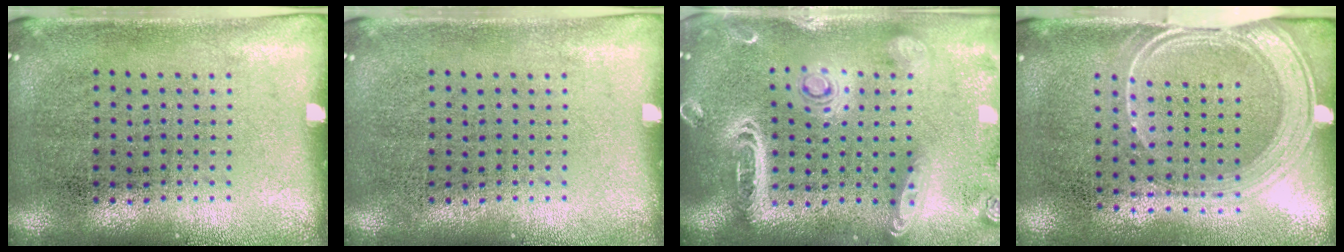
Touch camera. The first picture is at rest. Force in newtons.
{"total": 0.0}
{"total": 2.8, "press": 2.4, "slide": 1.4}
{"total": 1.7, "press": 1.4, "slide": 1.0}